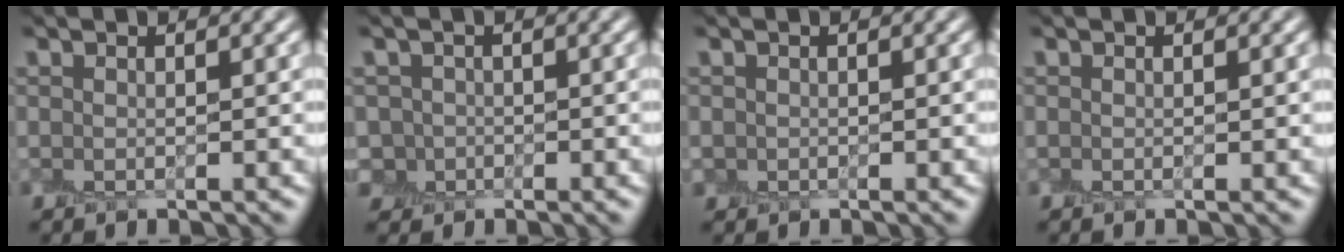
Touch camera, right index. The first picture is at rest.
{"total": 2.0, "force": [-0.5, 1.9, 0.3], "torque": [0.002, 0.000, -0.013]}
{"total": 0.6, "force": [-0.1, 0.6, 0.0], "torque": [0.002, -0.002, -0.004]}
{"total": 0.0}